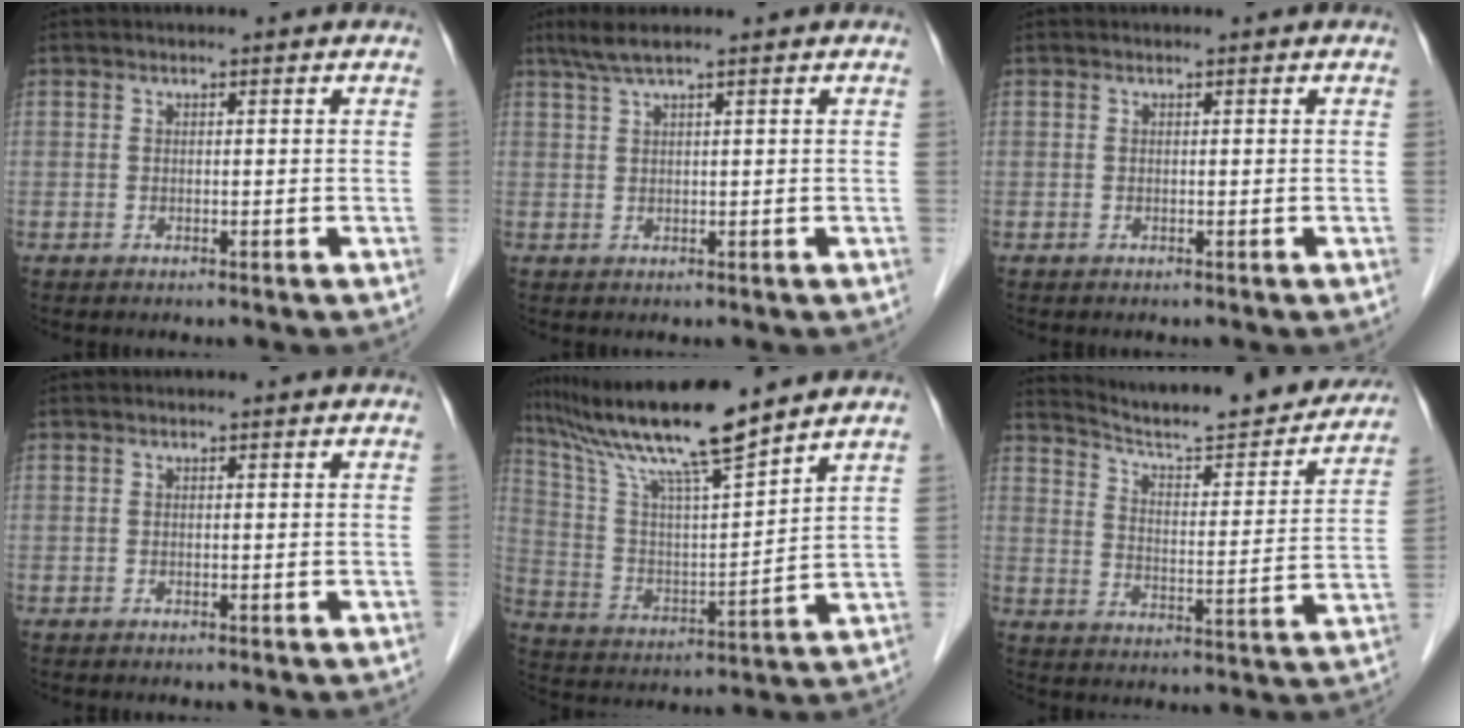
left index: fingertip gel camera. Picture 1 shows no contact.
{"total": 3.2, "force": [2.3, -0.3, 2.2], "torque": [-0.056, 0.013, 0.051]}
{"total": 0.0}
{"total": 0.0}
{"total": 16.3, "force": [13.5, -0.1, 9.0], "torque": [-0.171, 0.009, 0.250]}
{"total": 22.1, "force": [20.4, 2.4, 8.0], "torque": [-0.118, -0.042, 0.270]}